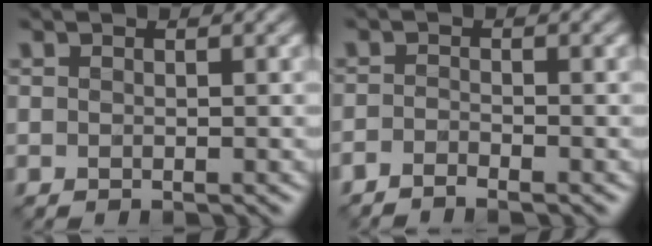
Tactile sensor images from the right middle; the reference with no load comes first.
{"total": 1.4, "force": [-1.3, -0.1, 0.4], "torque": [-0.013, -0.001, -0.031]}